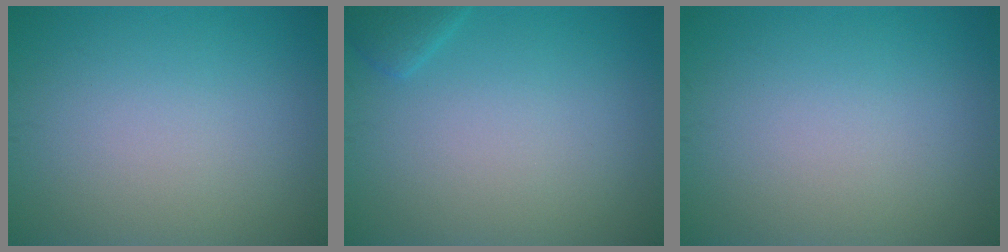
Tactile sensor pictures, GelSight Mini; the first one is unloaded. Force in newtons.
{"total": 1.3, "press": 1.3, "slide": 0.1}
{"total": 0.0}